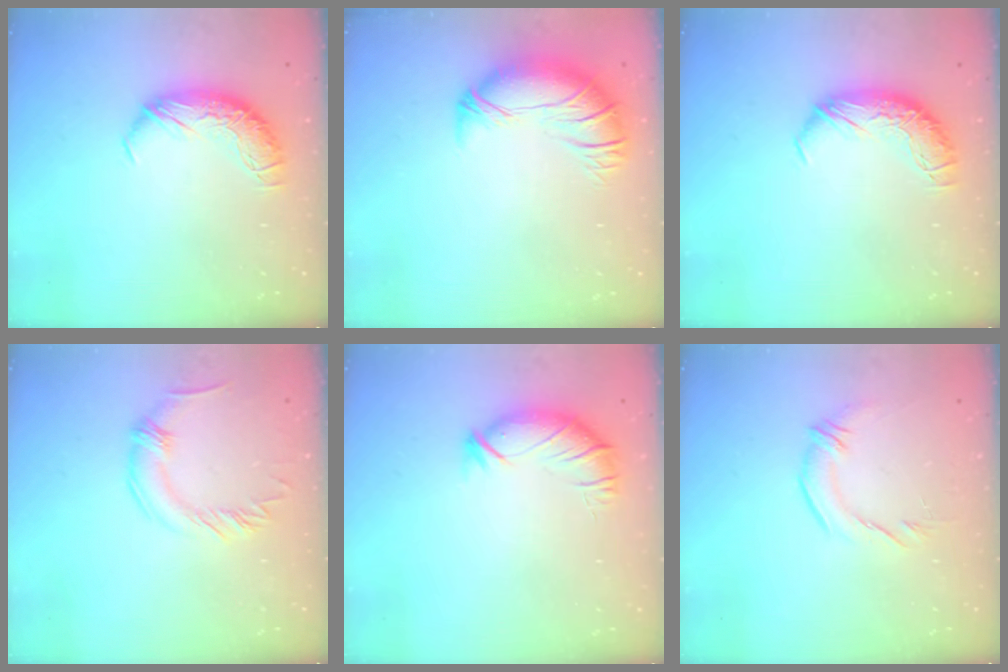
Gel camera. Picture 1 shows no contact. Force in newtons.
{"total": 2.6, "press": 0.1, "slide": 2.6}
{"total": 0.0}
{"total": 0.0}
{"total": 3.0, "press": 2.3, "slide": 1.9}
{"total": 1.9, "press": 1.0, "slide": 1.7}